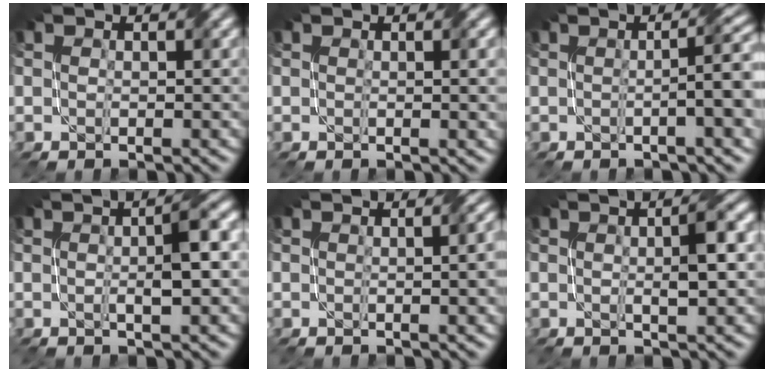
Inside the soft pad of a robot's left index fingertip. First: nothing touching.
{"total": 1.6, "force": [0.4, 0.4, 1.5], "torque": [-0.016, 0.001, 0.009]}
{"total": 5.7, "force": [0.1, 1.2, 5.6], "torque": [-0.069, 0.012, -0.002]}
{"total": 3.8, "force": [0.3, 0.5, 3.7], "torque": [-0.059, 0.008, 0.003]}
{"total": 3.6, "force": [0.4, 1.4, 3.3], "torque": [-0.022, 0.011, 0.007]}
{"total": 3.0, "force": [0.4, 0.5, 3.0], "torque": [-0.045, 0.006, 0.006]}